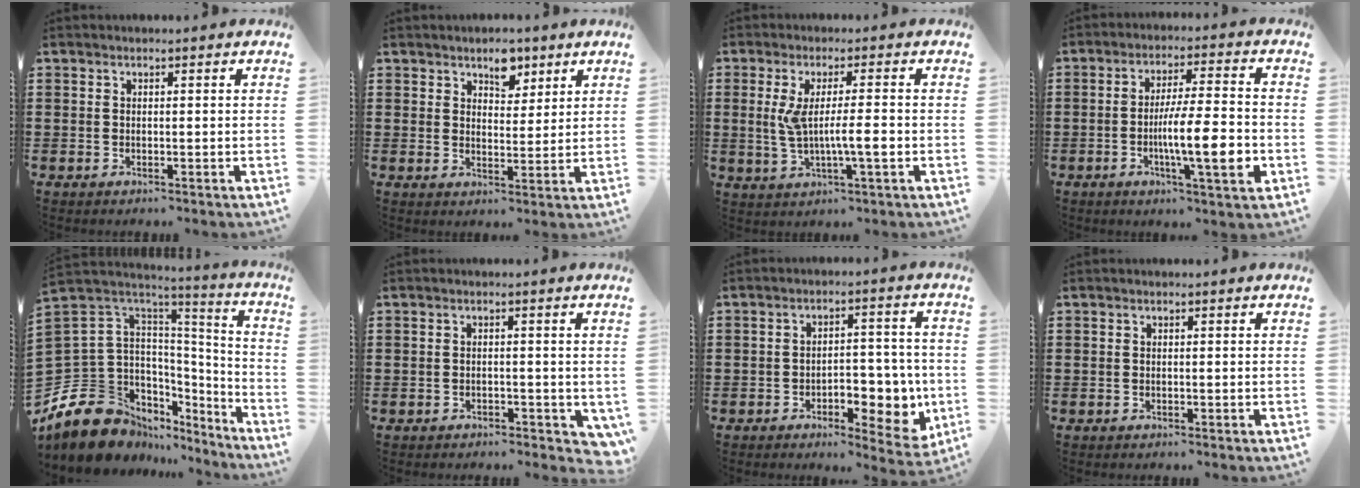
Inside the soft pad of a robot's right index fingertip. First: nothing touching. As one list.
[{"total": 4.9, "force": [3.4, 2.7, 2.1], "torque": [-0.028, 0.002, 0.059]}, {"total": 6.8, "force": [-0.5, 0.9, 6.7], "torque": [-0.132, -0.006, -0.018]}, {"total": 11.0, "force": [-3.0, 1.7, 10.4], "torque": [-0.166, -0.012, -0.056]}, {"total": 13.8, "force": [-9.1, 8.9, 5.3], "torque": [-0.165, -0.013, -0.165]}, {"total": 0.9, "force": [-0.5, 0.7, 0.1], "torque": [-0.008, 0.001, -0.013]}, {"total": 7.2, "force": [-2.4, 4.2, 5.4], "torque": [-0.066, 0.005, -0.041]}, {"total": 0.0}]